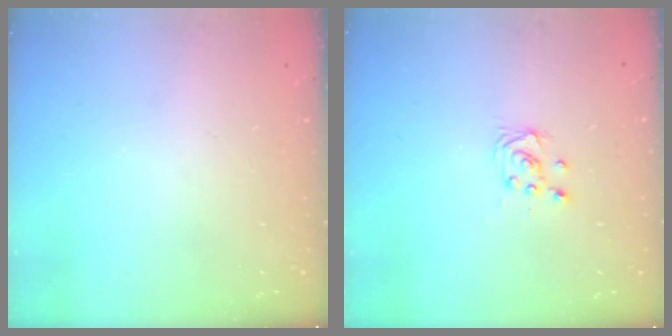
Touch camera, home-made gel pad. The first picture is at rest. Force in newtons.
{"total": 3.6, "press": 3.6, "slide": 0.3}